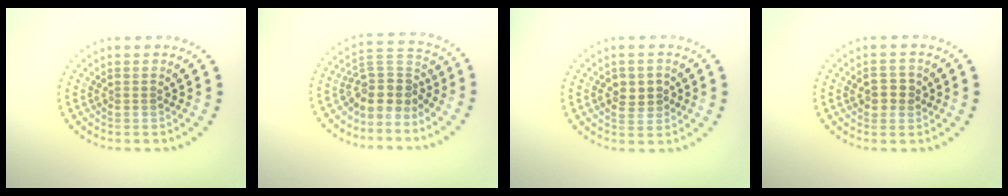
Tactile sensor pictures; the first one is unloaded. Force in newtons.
{"total": 4.1, "press": 3.5, "slide": 2.2}
{"total": 2.6, "press": 2.5, "slide": 0.3}
{"total": 2.4, "press": 2.4, "slide": 0.5}